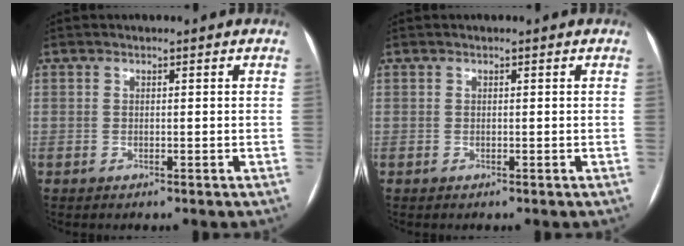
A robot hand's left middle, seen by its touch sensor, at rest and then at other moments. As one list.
[{"total": 0.0}]